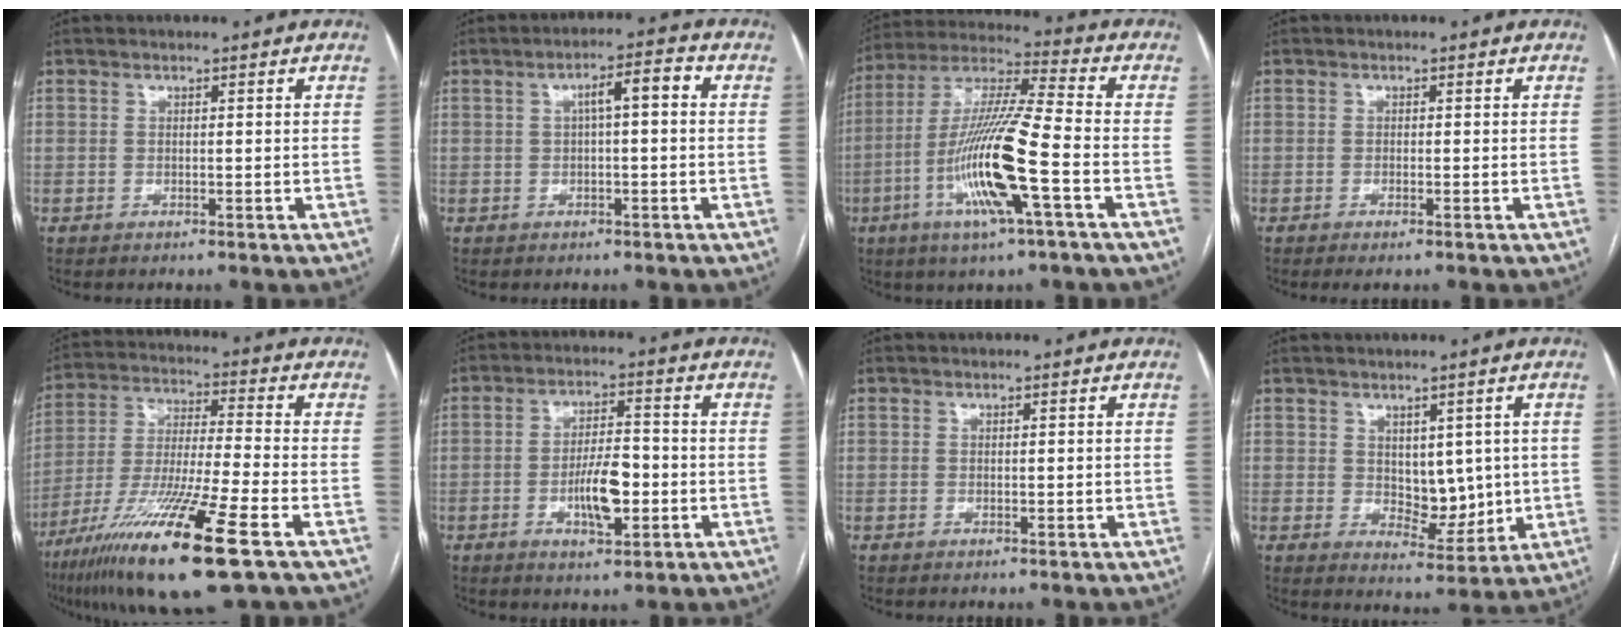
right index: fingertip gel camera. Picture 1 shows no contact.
{"total": 4.7, "force": [0.7, 0.9, 4.5], "torque": [-0.073, 0.018, 0.008]}
{"total": 16.2, "force": [-5.2, 0.5, 15.3], "torque": [-0.308, -0.008, -0.101]}
{"total": 1.2, "force": [-0.8, 0.0, 0.9], "torque": [-0.017, -0.003, -0.012]}
{"total": 18.9, "force": [-10.4, 0.4, 15.8], "torque": [-0.304, -0.050, -0.188]}
{"total": 7.3, "force": [-2.0, 2.3, 6.6], "torque": [-0.121, 0.005, -0.031]}
{"total": 0.0}
{"total": 6.4, "force": [0.7, 3.8, 5.1], "torque": [-0.065, -0.002, 0.028]}